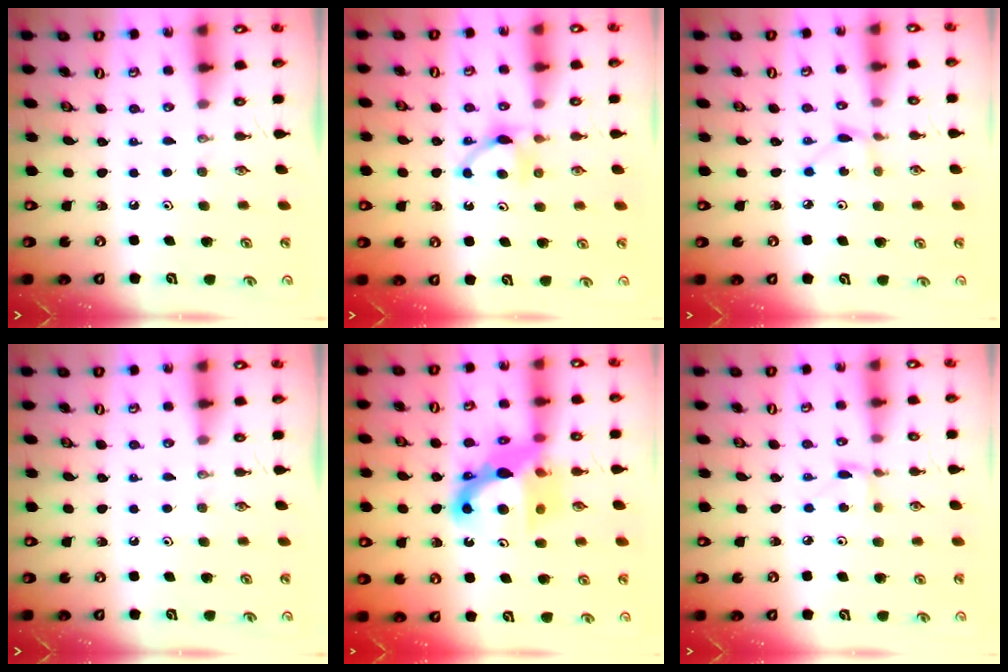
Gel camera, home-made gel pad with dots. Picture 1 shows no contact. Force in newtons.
{"total": 5.4, "press": 5.3, "slide": 0.6}
{"total": 1.9, "press": 1.9, "slide": 0.1}
{"total": 0.0}
{"total": 13.3, "press": 13.1, "slide": 2.8}
{"total": 2.8, "press": 2.8, "slide": 0.3}